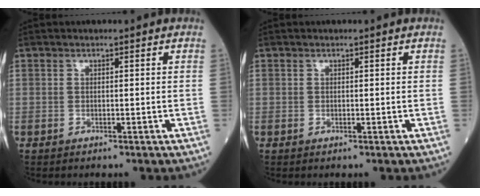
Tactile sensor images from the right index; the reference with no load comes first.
{"total": 0.0}